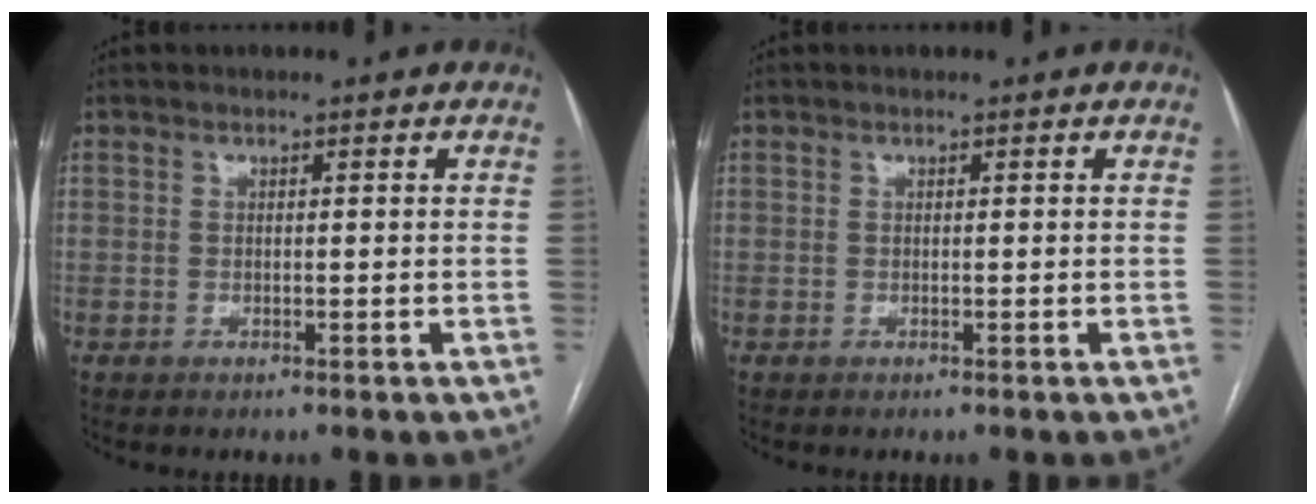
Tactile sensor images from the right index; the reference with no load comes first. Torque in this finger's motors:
{"motor_torque": [0.00, 0.00, 0.00, 0.00]}